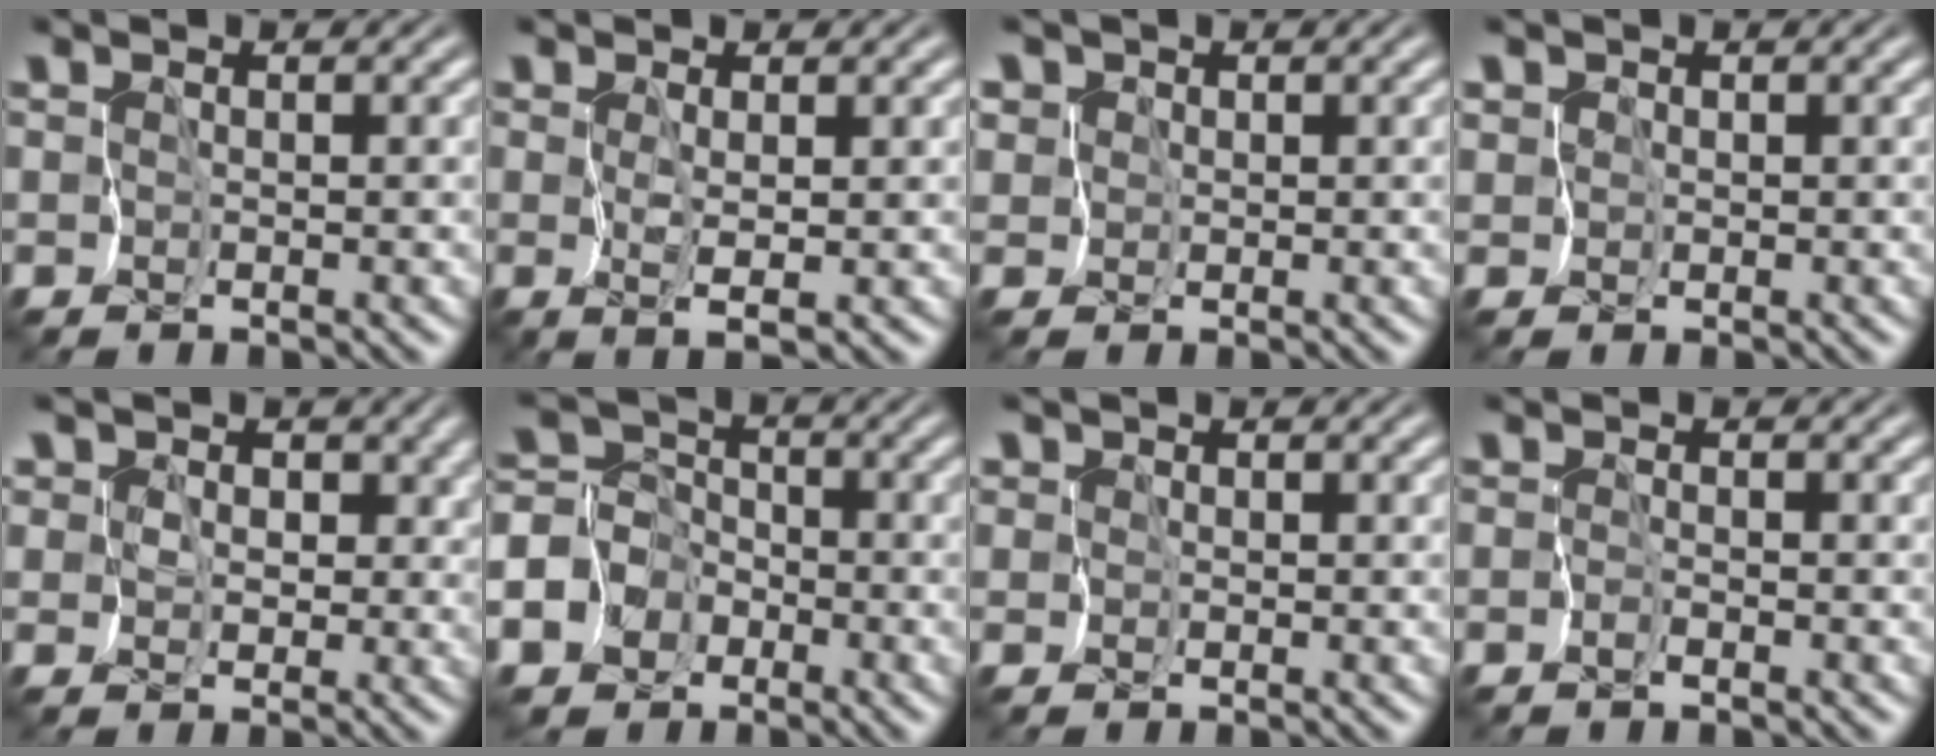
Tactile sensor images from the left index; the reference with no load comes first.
{"total": 1.2, "force": [0.3, 0.2, 1.2], "torque": [-0.024, -0.005, 0.009]}
{"total": 3.4, "force": [1.6, 2.9, 0.9], "torque": [-0.027, 0.012, 0.018]}
{"total": 0.9, "force": [0.4, 0.9, -0.1], "torque": [0.005, -0.001, 0.007]}
{"total": 7.6, "force": [2.8, 6.2, 3.3], "torque": [-0.060, 0.016, 0.023]}
{"total": 8.6, "force": [-3.9, 7.5, 1.4], "torque": [-0.047, 0.001, -0.094]}
{"total": 2.3, "force": [0.9, 2.0, 0.7], "torque": [-0.003, 0.015, 0.002]}
{"total": 0.6, "force": [-0.6, 0.1, 0.0], "torque": [0.001, -0.003, -0.014]}